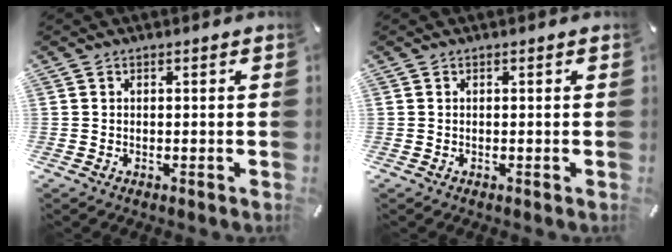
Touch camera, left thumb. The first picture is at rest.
{"total": 0.0}